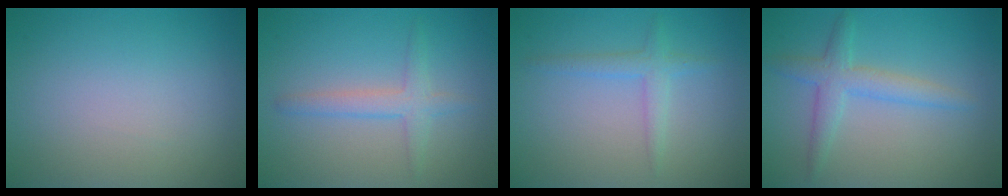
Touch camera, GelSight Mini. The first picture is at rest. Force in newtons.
{"total": 2.3, "press": 2.3, "slide": 0.1}
{"total": 1.8, "press": 1.8, "slide": 0.2}
{"total": 3.0, "press": 3.0, "slide": 0.1}